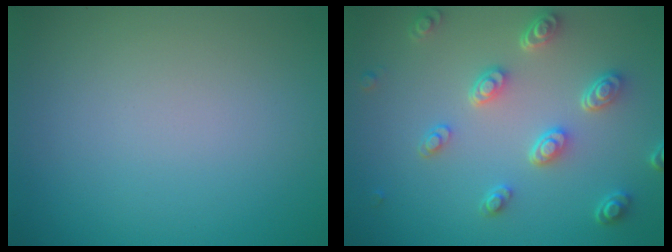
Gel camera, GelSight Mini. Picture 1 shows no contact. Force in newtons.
{"total": 4.6, "press": 3.4, "slide": 3.0}